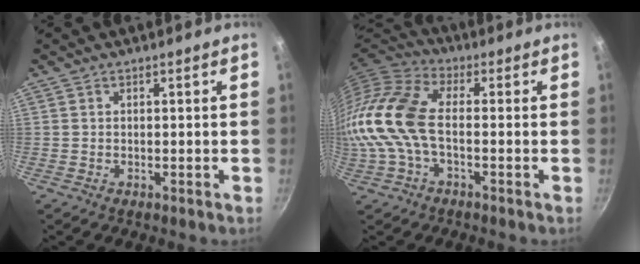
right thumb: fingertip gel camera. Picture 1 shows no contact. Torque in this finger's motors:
{"motor_torque": [-0.28, 1.44, 1.79, -0.96, 0.33]}